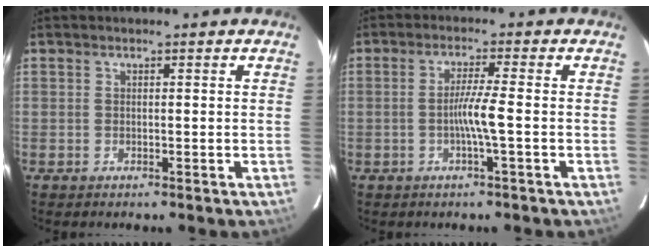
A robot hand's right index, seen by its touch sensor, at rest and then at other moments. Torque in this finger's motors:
{"motor_torque": [0.44, -0.06, 0.24, 0.05]}